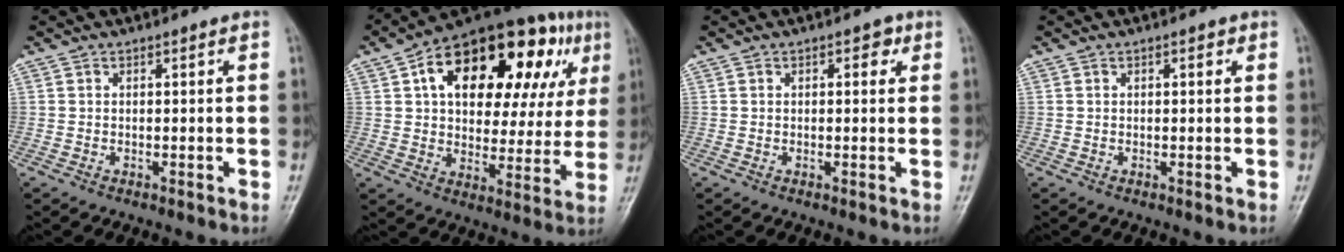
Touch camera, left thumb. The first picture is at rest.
{"total": 27.3, "force": [10.4, 14.4, 20.8], "torque": [-0.261, 0.031, 0.154]}
{"total": 2.1, "force": [0.8, 1.3, 1.5], "torque": [-0.003, 0.002, 0.006]}
{"total": 1.1, "force": [0.4, 0.5, 0.9], "torque": [-0.009, 0.001, 0.004]}